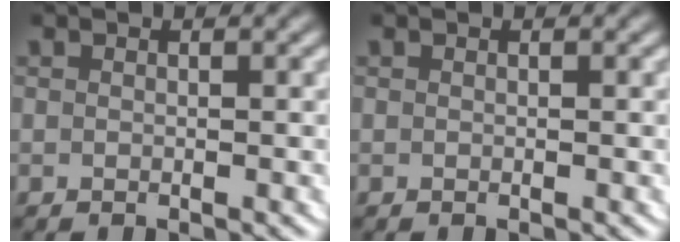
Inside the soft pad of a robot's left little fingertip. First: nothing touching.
{"total": 0.0}